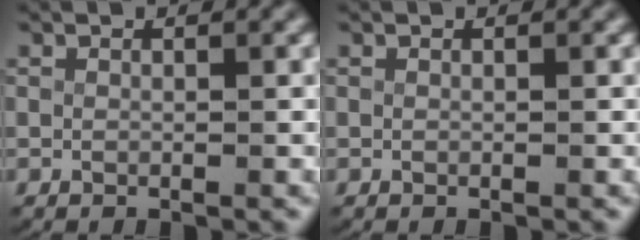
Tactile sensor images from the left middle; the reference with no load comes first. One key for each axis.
{"total": 0.0}